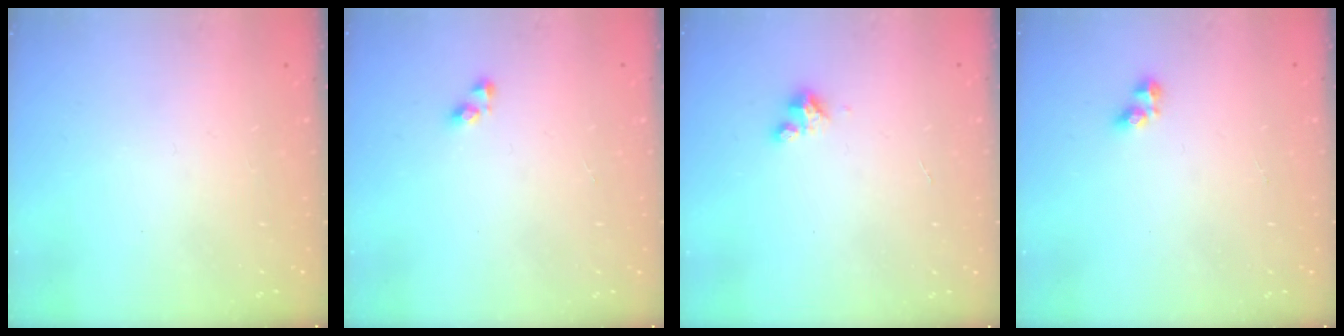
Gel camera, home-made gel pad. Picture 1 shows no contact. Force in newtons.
{"total": 3.8, "press": 3.7, "slide": 0.6}
{"total": 2.0, "press": 2.0, "slide": 0.3}
{"total": 2.7, "press": 2.5, "slide": 1.1}